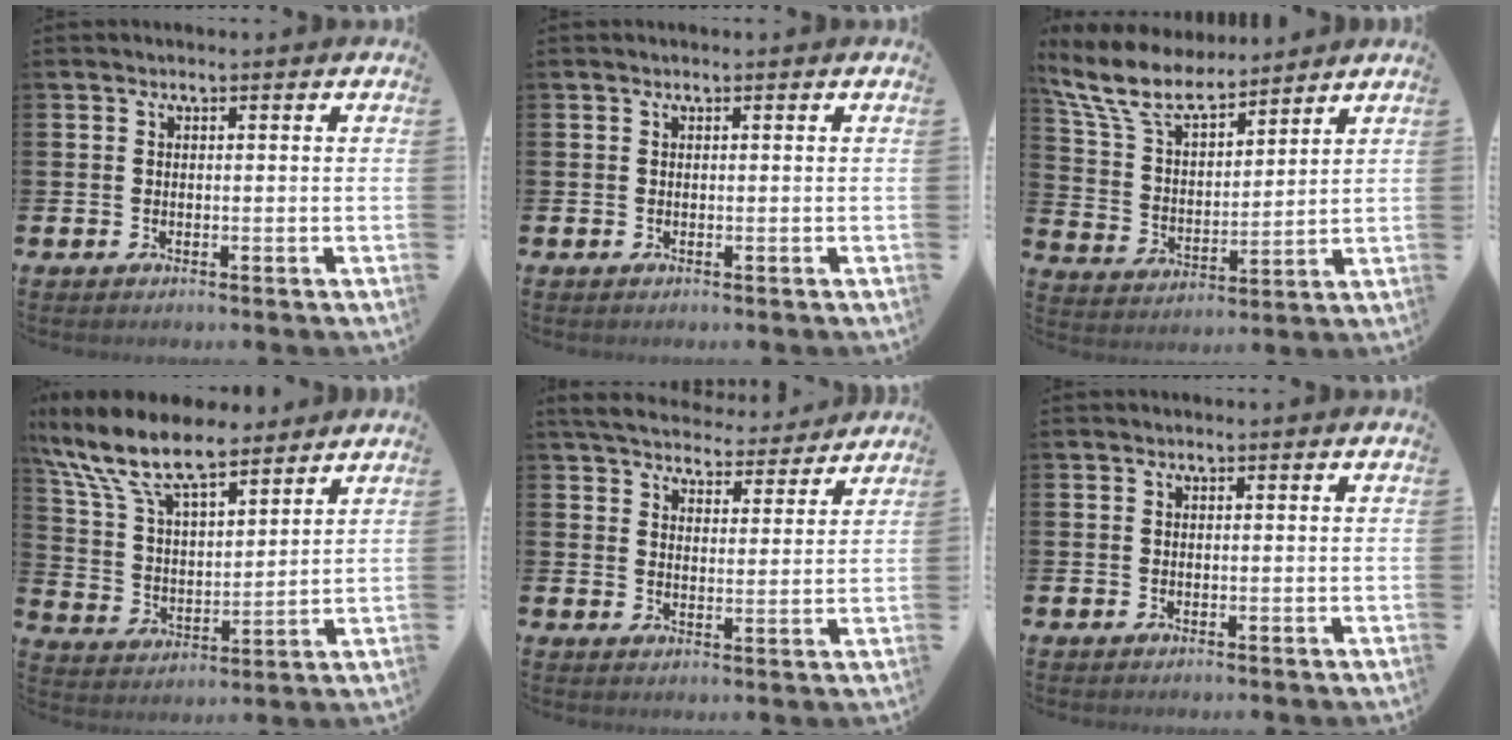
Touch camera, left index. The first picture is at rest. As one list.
[{"total": 0.0}, {"total": 9.3, "force": [8.1, 3.0, 3.5], "torque": [-0.111, -0.039, 0.147]}, {"total": 11.4, "force": [9.4, 3.9, 5.1], "torque": [-0.146, -0.042, 0.171]}, {"total": 5.8, "force": [5.6, 1.2, 0.7], "torque": [-0.038, -0.040, 0.098]}, {"total": 0.0}]